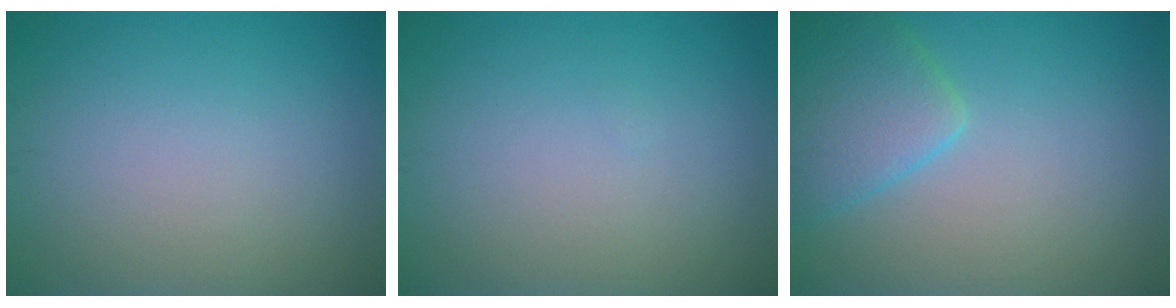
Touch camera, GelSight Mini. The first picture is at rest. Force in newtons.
{"total": 0.0}
{"total": 4.2, "press": 4.2, "slide": 0.3}